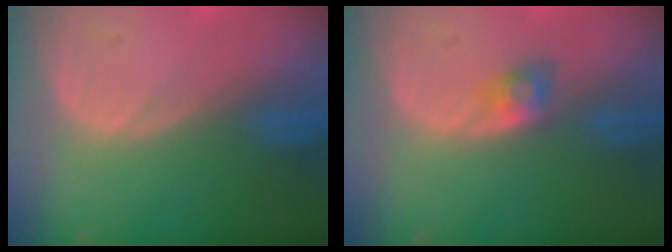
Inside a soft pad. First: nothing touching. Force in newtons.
{"total": 2.8, "press": 2.5, "slide": 1.2}